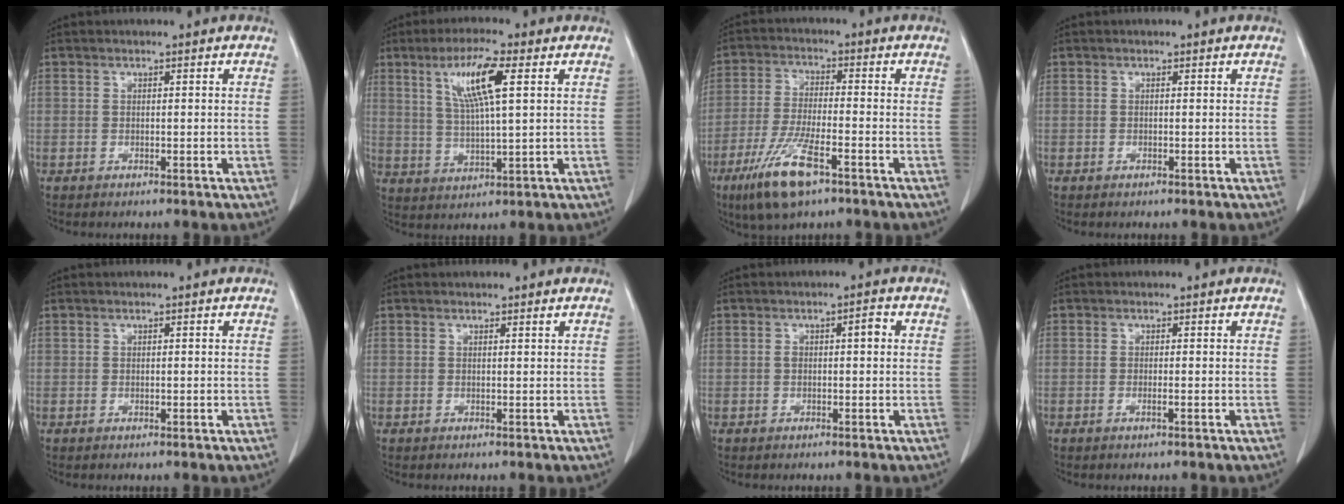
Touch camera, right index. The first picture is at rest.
{"total": 9.0, "force": [3.6, 0.7, 8.2], "torque": [-0.158, 0.004, 0.067]}
{"total": 10.3, "force": [-5.9, 2.1, 8.2], "torque": [-0.171, -0.024, -0.106]}
{"total": 0.0}
{"total": 0.0}
{"total": 0.5, "force": [0.5, 0.0, 0.2], "torque": [-0.009, -0.002, 0.008]}
{"total": 2.4, "force": [0.3, 0.9, 2.2], "torque": [-0.038, 0.014, 0.006]}
{"total": 0.8, "force": [-0.3, -0.1, 0.7], "torque": [-0.015, -0.001, -0.005]}